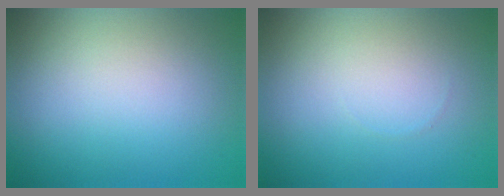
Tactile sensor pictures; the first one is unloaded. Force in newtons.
{"total": 0.0}